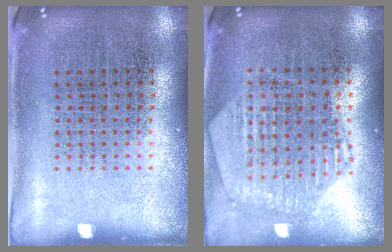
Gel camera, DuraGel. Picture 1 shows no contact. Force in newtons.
{"total": 1.1, "press": 1.1, "slide": 0.3}